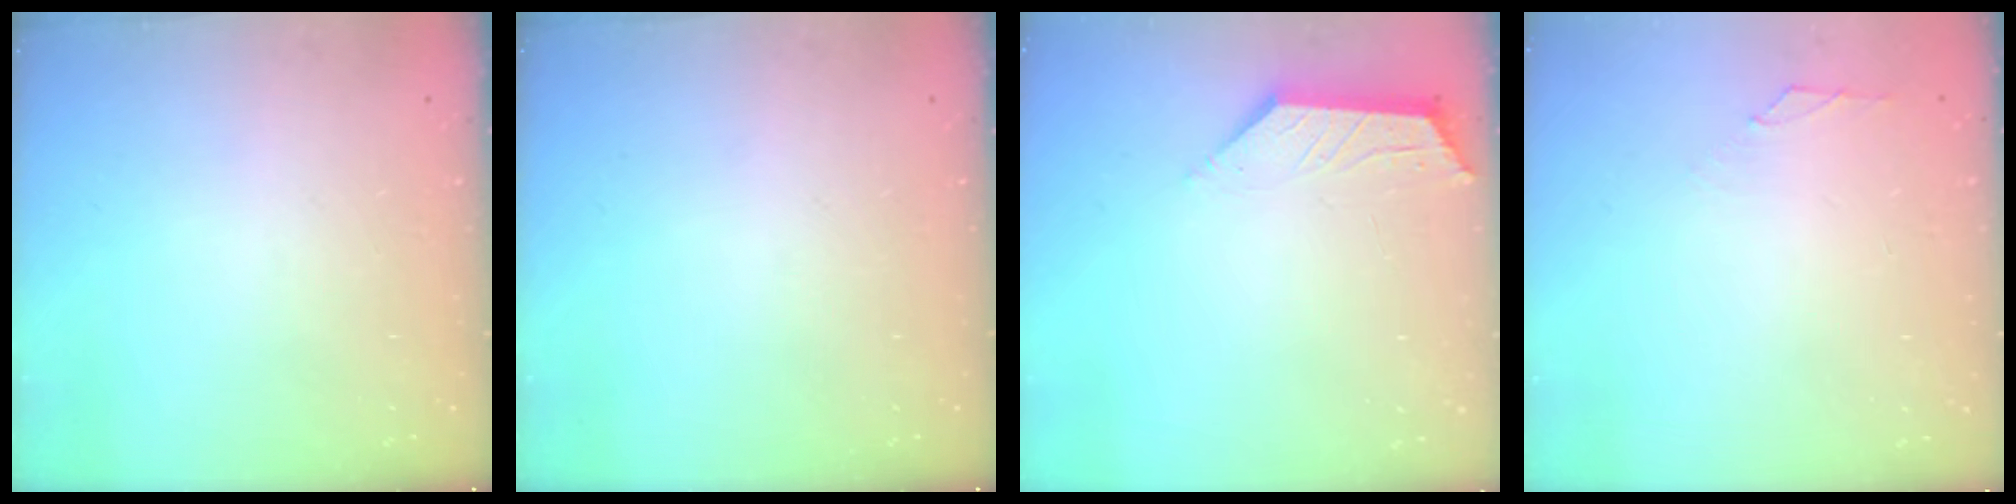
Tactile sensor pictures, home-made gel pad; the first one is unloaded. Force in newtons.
{"total": 0.0}
{"total": 2.1, "press": 2.0, "slide": 0.5}
{"total": 0.8, "press": 0.6, "slide": 0.5}